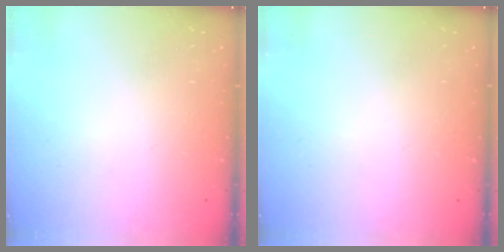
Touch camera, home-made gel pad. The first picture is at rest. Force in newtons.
{"total": 0.0}